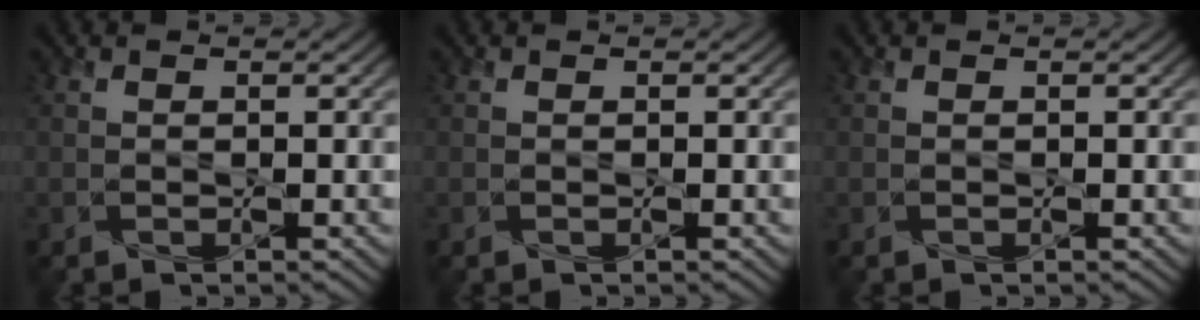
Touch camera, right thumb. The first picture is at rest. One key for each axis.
{"total": 0.0}
{"total": 0.0}